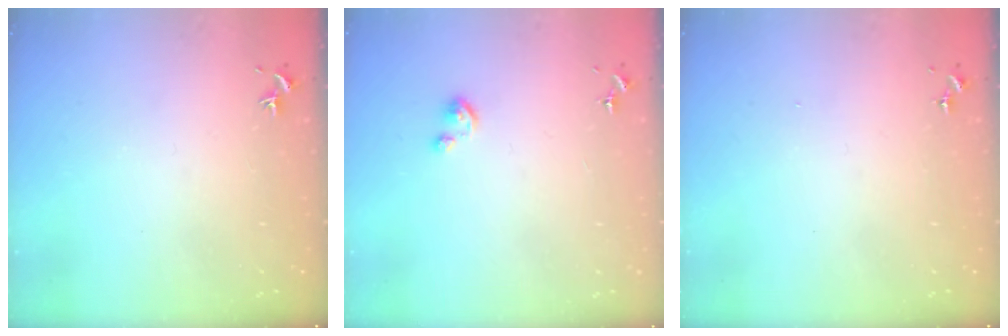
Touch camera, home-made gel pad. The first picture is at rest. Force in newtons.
{"total": 2.4, "press": 2.4, "slide": 0.2}
{"total": 0.0}